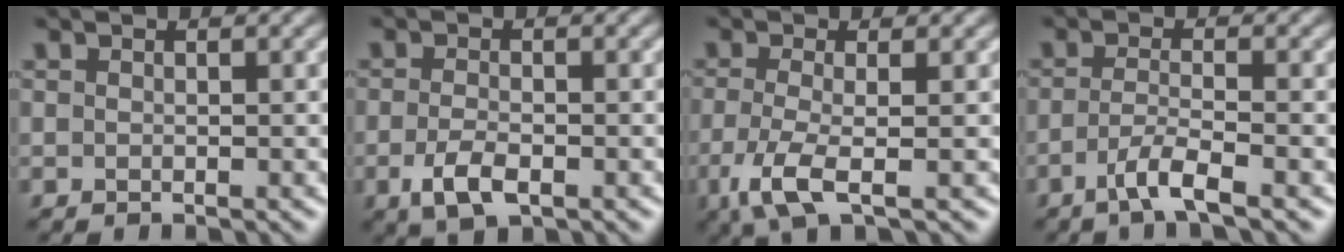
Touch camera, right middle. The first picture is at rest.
{"total": 3.0, "force": [-1.2, 1.4, 2.4], "torque": [-0.054, -0.006, -0.025]}
{"total": 4.1, "force": [-1.5, 1.0, 3.6], "torque": [-0.085, -0.013, -0.035]}
{"total": 3.1, "force": [-1.7, 0.5, 2.6], "torque": [-0.046, 0.001, -0.043]}